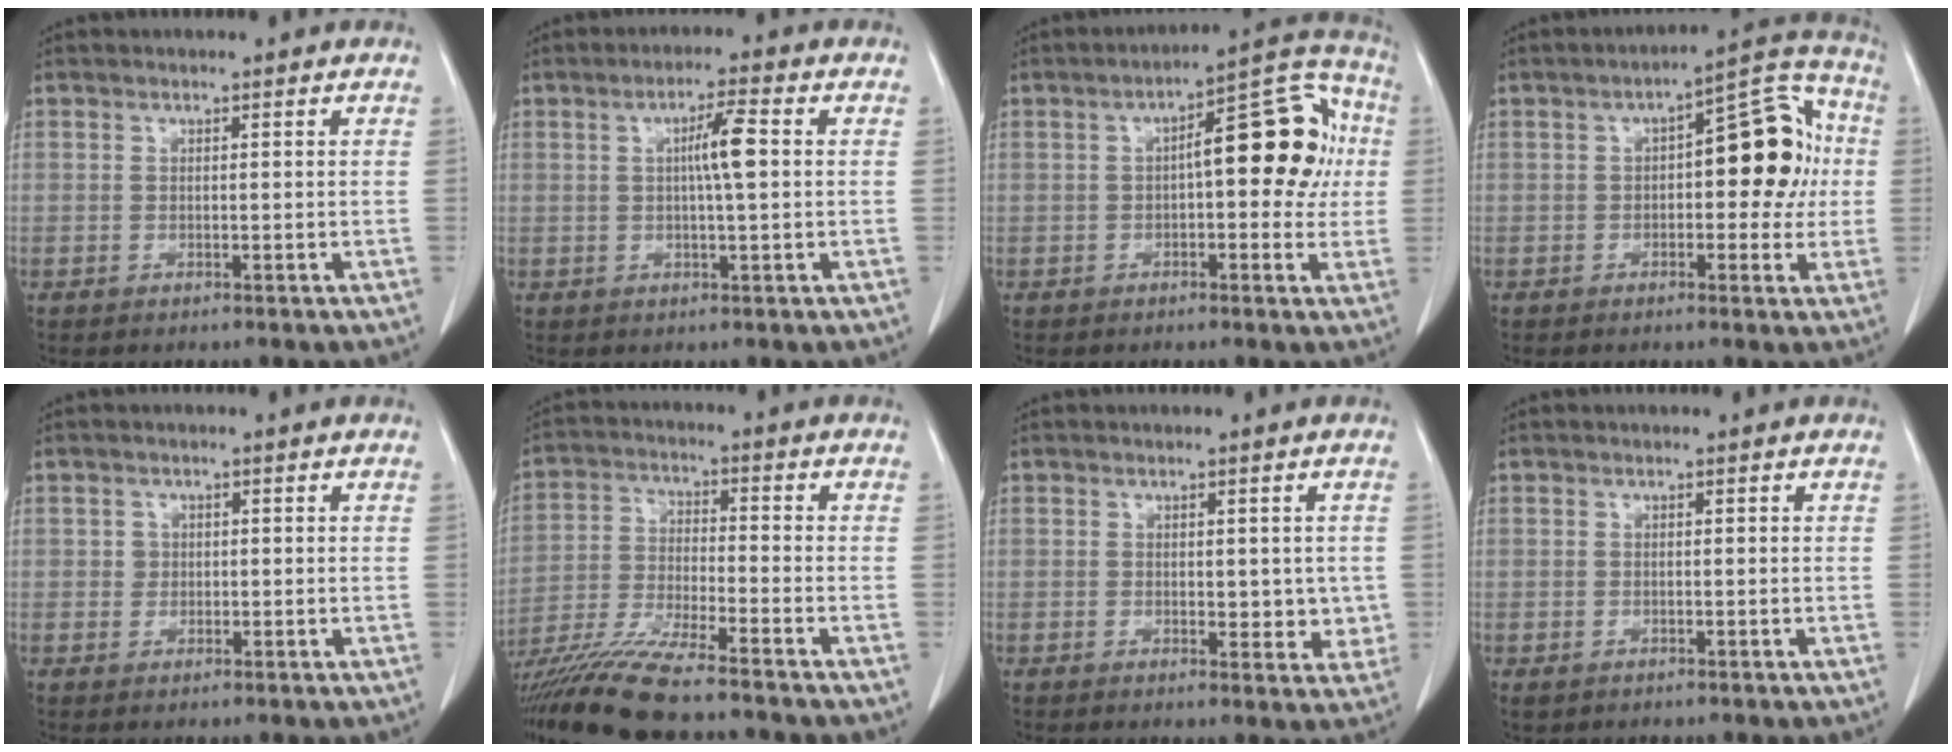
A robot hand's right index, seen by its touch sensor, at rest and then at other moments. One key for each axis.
{"total": 4.9, "fx": 0.6, "fy": 0.3, "fz": 4.8, "tx": -0.085, "ty": 0.005, "tz": 0.008}
{"total": 13.3, "fx": 1.5, "fy": 4.8, "fz": 12.4, "tx": -0.159, "ty": 0.049, "tz": 0.019}
{"total": 12.7, "fx": 1.0, "fy": 5.3, "fz": 11.5, "tx": -0.142, "ty": 0.045, "tz": 0.013}
{"total": 1.4, "fx": 0.3, "fy": 1.4, "fz": 0.3, "tx": 0.002, "ty": 0.004, "tz": 0.006}
{"total": 14.7, "fx": -12.5, "fy": 0.3, "fz": 7.8, "tx": -0.149, "ty": -0.034, "tz": -0.222}
{"total": 4.3, "fx": 0.1, "fy": 2.5, "fz": 3.5, "tx": -0.022, "ty": -0.005, "tz": 0.006}
{"total": 0.9, "fx": -0.4, "fy": 0.7, "fz": 0.3, "tx": -0.009, "ty": 0.002, "tz": -0.003}